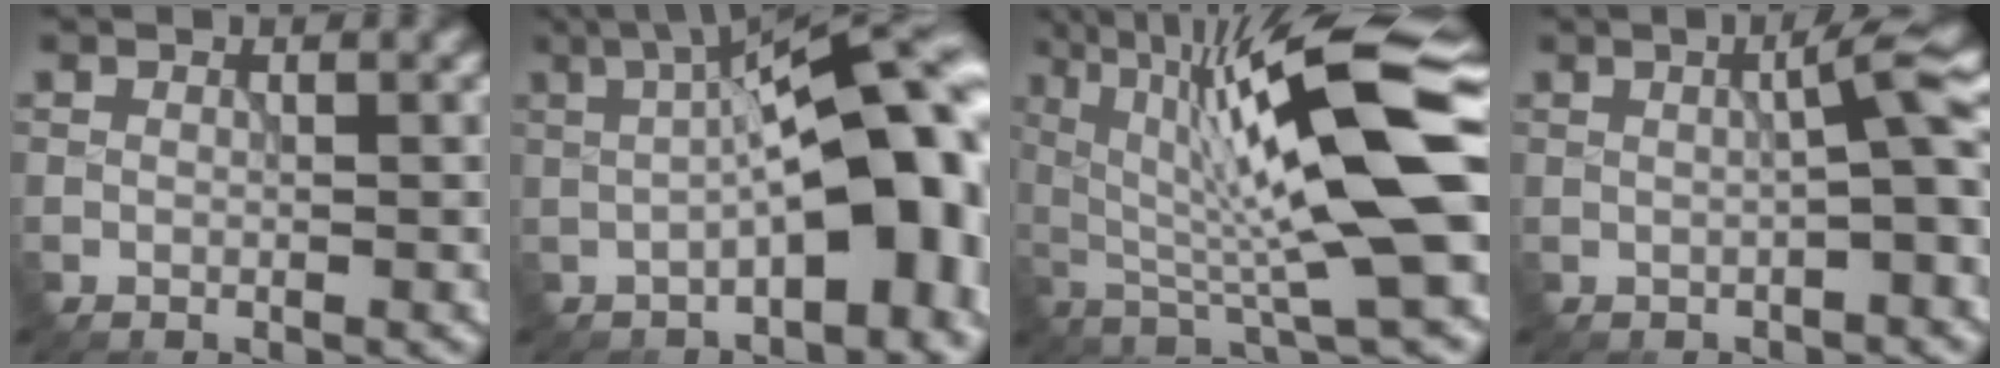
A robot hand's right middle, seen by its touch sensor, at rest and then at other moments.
{"total": 13.3, "force": [-0.2, 5.0, 12.3], "torque": [-0.155, 0.022, -0.005]}
{"total": 16.3, "force": [2.8, 3.4, 15.8], "torque": [-0.248, 0.011, 0.049]}
{"total": 3.9, "force": [0.2, 0.6, 3.9], "torque": [-0.054, 0.011, 0.004]}